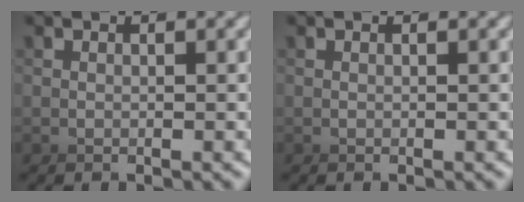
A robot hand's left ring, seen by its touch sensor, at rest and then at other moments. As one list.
[{"total": 0.0}]